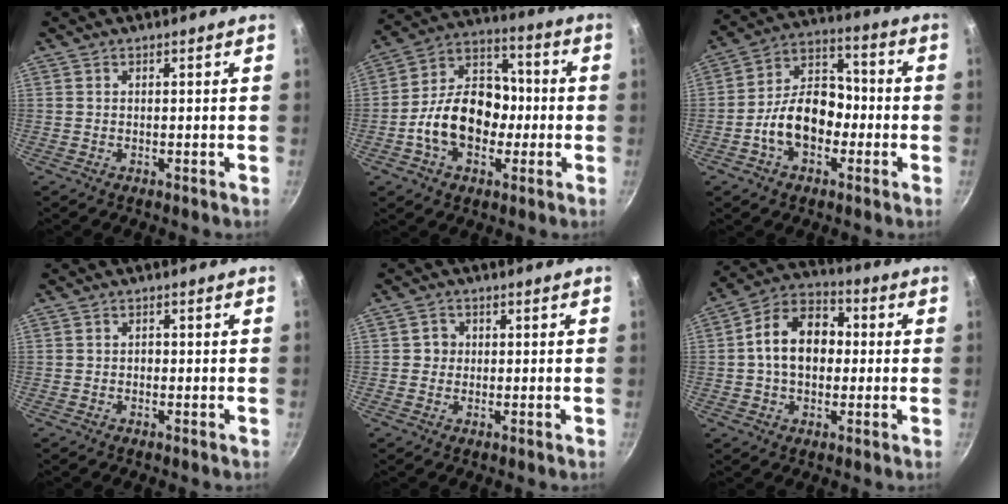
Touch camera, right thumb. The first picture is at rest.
{"total": 16.5, "force": [-3.0, 11.9, 11.0], "torque": [-0.143, 0.045, -0.064]}
{"total": 13.4, "force": [-3.5, 9.2, 9.1], "torque": [-0.109, 0.050, -0.071]}
{"total": 0.9, "force": [-0.2, 0.7, 0.5], "torque": [-0.005, 0.003, -0.006]}
{"total": 2.3, "force": [0.1, 2.3, 0.5], "torque": [0.007, 0.005, -0.003]}
{"total": 13.5, "force": [0.5, 9.7, 9.3], "torque": [-0.119, 0.031, -0.010]}